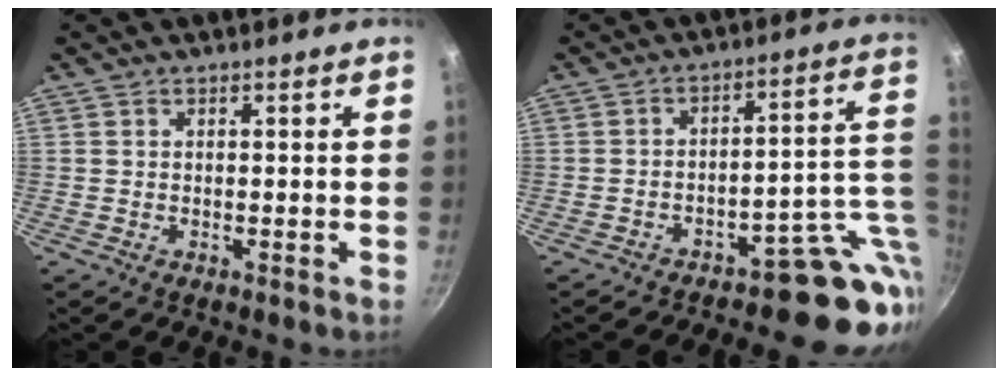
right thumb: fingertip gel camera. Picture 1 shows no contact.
{"total": 13.4, "force": [-5.3, 6.6, 10.4], "torque": [-0.059, 0.041, -0.073]}